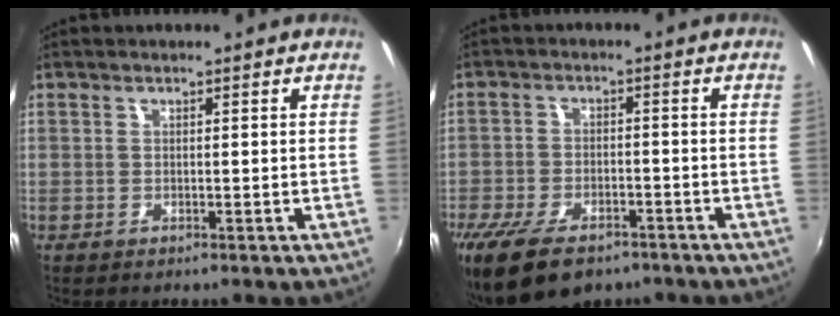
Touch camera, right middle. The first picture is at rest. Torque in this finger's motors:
{"motor_torque": [1.25, -0.89, 0.49, 0.21]}